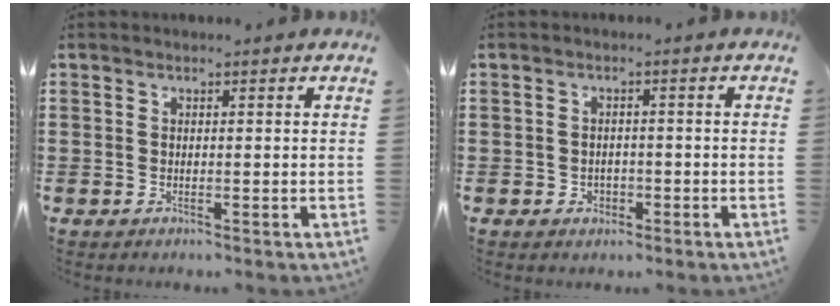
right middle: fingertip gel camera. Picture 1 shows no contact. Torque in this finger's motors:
{"motor_torque": [0.48, -0.27, -0.01, 0.00]}